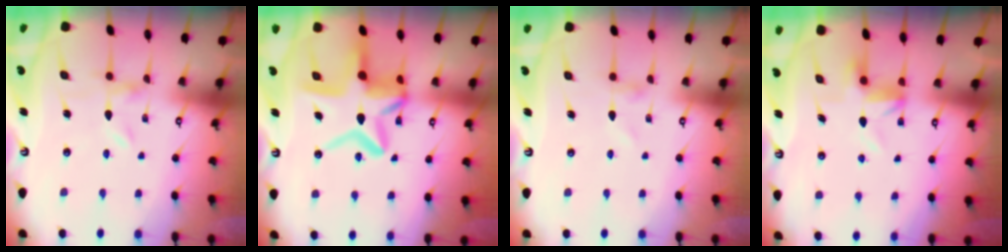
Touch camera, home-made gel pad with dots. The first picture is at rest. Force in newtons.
{"total": 16.5, "press": 16.5, "slide": 1.5}
{"total": 0.0}
{"total": 5.2, "press": 5.2, "slide": 0.2}